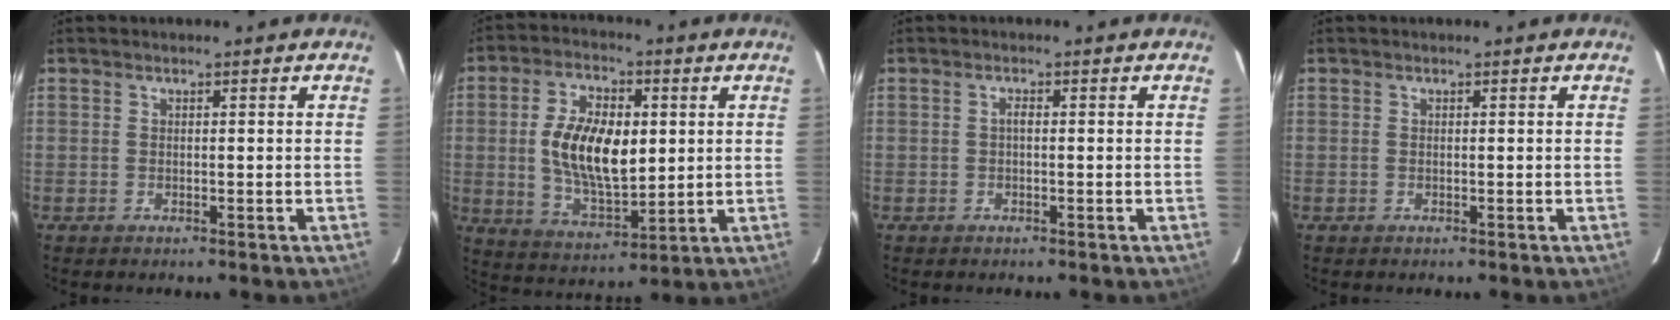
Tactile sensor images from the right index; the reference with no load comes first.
{"total": 13.6, "force": [1.3, 6.9, 11.6], "torque": [-0.222, 0.003, 0.033]}
{"total": 0.9, "force": [-0.1, 0.3, 0.8], "torque": [-0.016, 0.006, -0.003]}
{"total": 0.0}